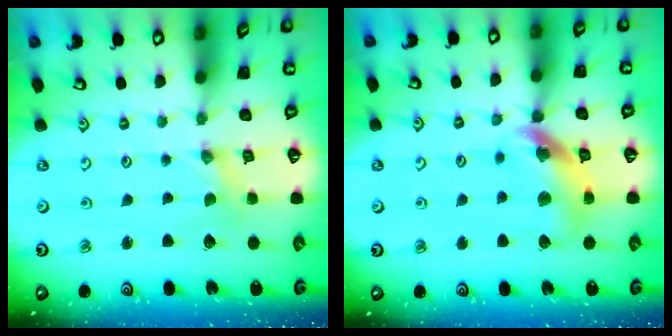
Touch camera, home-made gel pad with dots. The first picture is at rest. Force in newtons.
{"total": 13.8, "press": 13.7, "slide": 1.6}